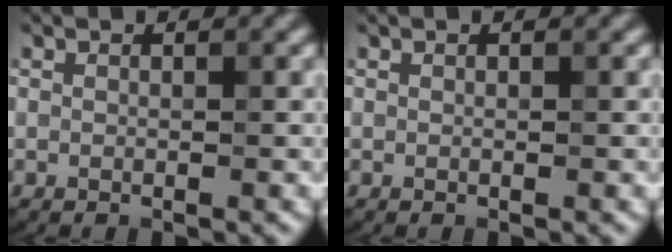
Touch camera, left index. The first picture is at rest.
{"total": 0.0}